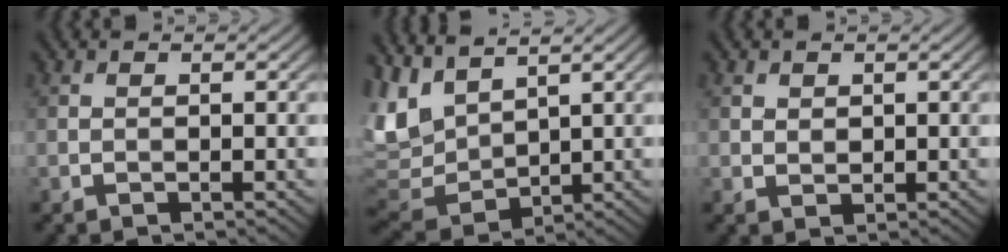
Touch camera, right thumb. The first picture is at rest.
{"total": 8.9, "force": [5.3, 4.6, 5.5], "torque": [-0.169, 0.006, 0.111]}
{"total": 1.2, "force": [0.6, 1.0, 0.3], "torque": [-0.011, -0.004, 0.013]}